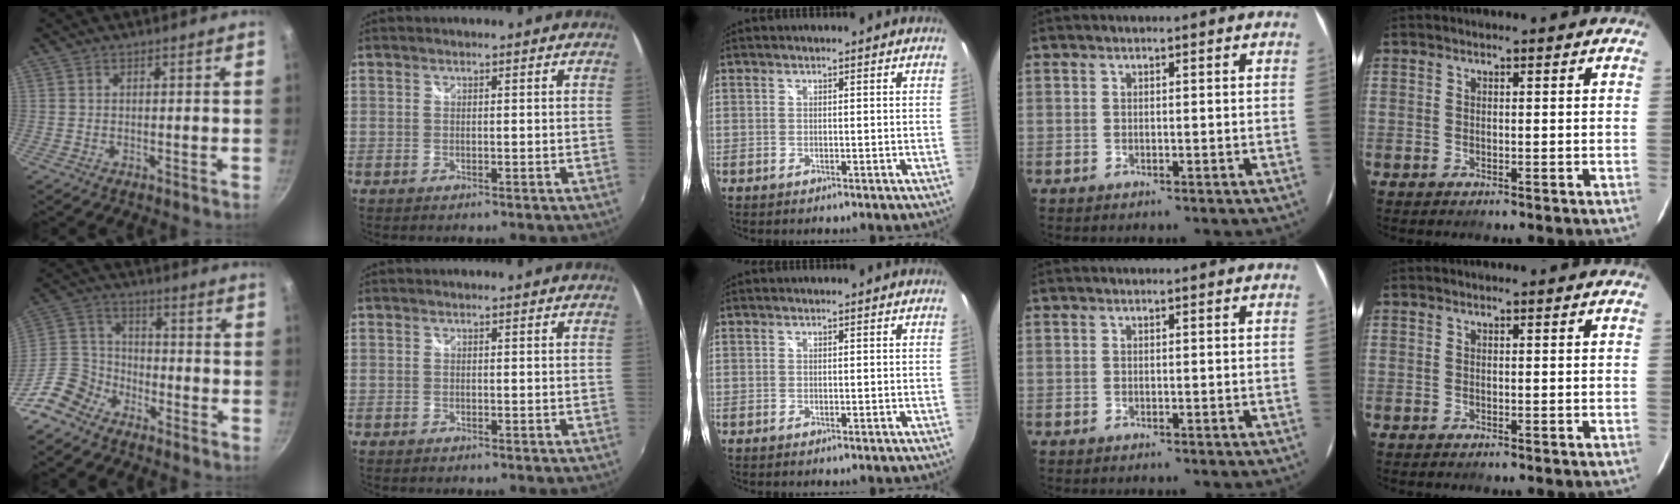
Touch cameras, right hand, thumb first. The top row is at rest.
{"thumb": {"total": 9.5, "force": [-6.8, 5.7, 3.4], "torque": [-0.047, 0.057, -0.155]}, "index": {"total": 0.6, "force": [-0.6, 0.2, -0.1], "torque": [0.001, -0.006, -0.013]}}